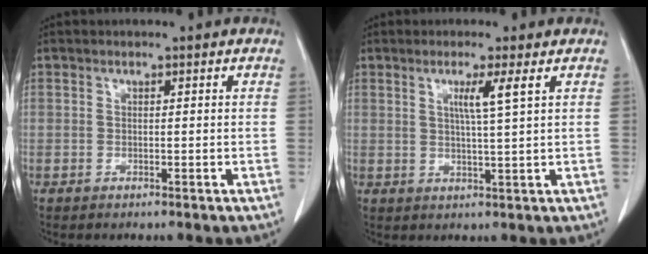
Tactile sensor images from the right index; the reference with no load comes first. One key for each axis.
{"total": 3.8, "fx": 1.6, "fy": -0.8, "fz": 3.4, "tx": -0.062, "ty": -0.005, "tz": 0.028}